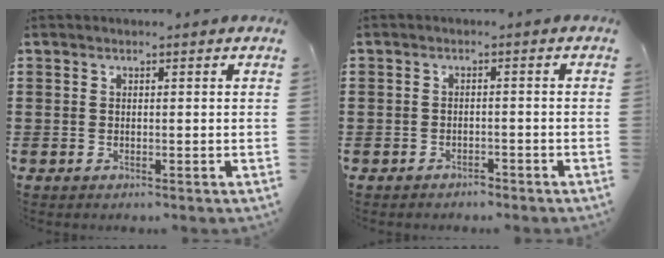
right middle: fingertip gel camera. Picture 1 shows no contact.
{"total": 1.6, "force": [-1.5, 0.5, -0.2], "torque": [-0.001, 0.005, -0.035]}